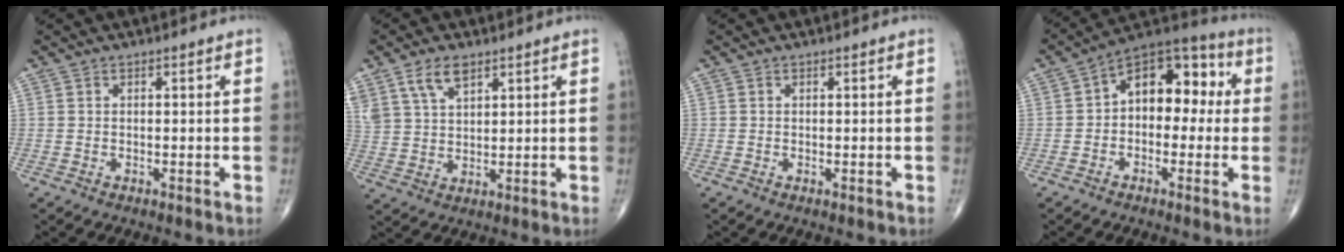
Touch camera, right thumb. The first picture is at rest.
{"total": 7.8, "force": [4.8, 4.0, 4.7], "torque": [-0.086, -0.013, 0.101]}
{"total": 0.0}
{"total": 13.0, "force": [1.0, 8.4, 9.8], "torque": [-0.098, 0.044, -0.006]}